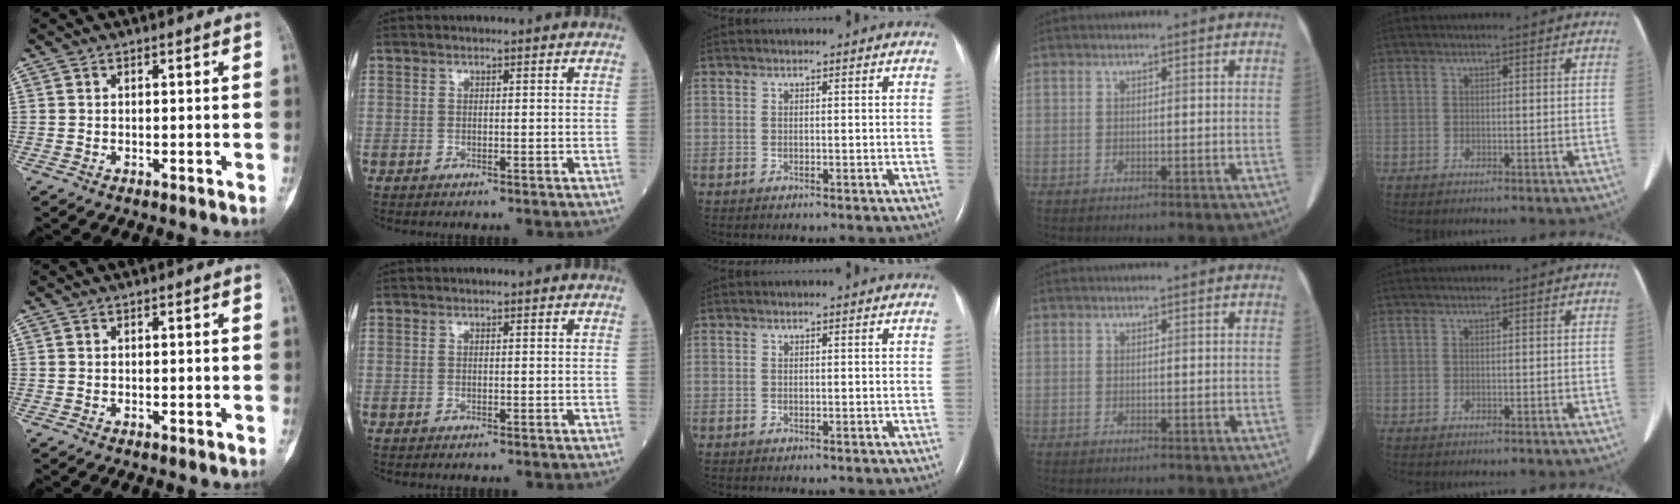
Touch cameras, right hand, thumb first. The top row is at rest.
{}